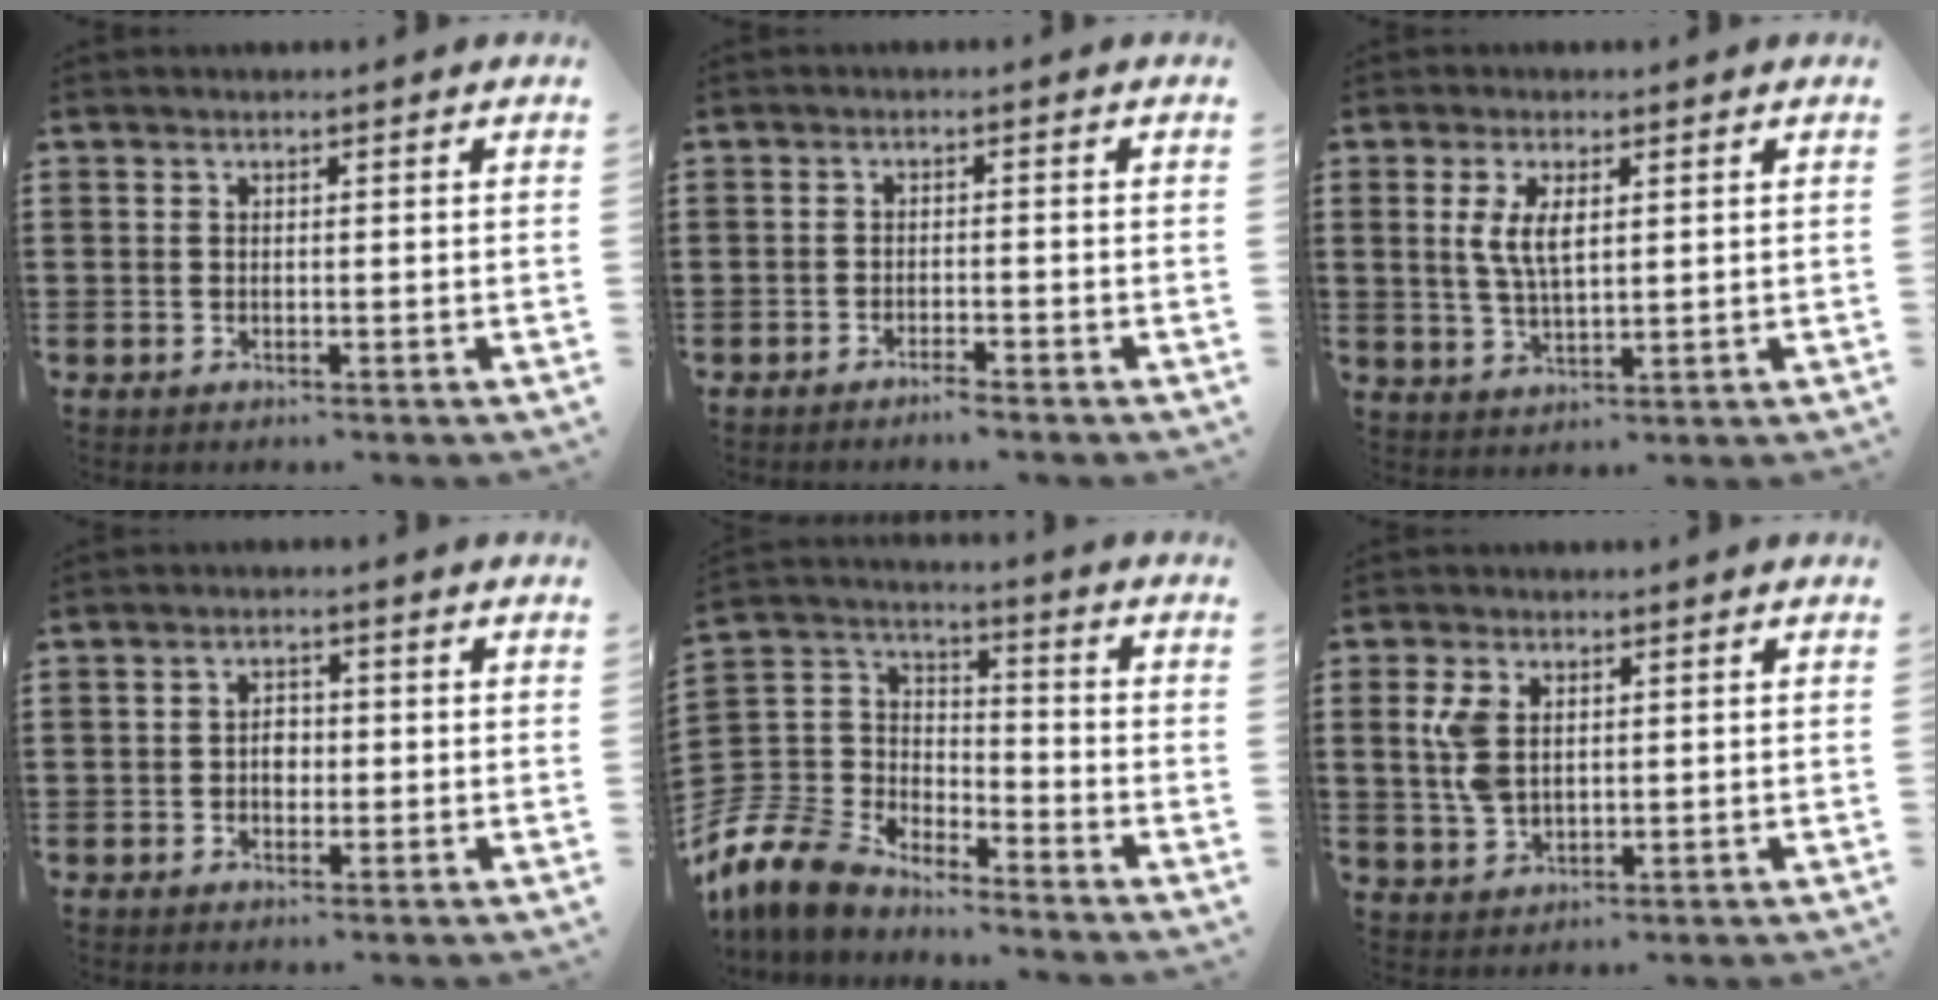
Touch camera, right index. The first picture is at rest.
{"total": 2.1, "force": [-2.0, -0.3, 0.6], "torque": [-0.012, 0.001, -0.039]}
{"total": 5.0, "force": [1.2, 2.0, 4.4], "torque": [-0.091, 0.007, 0.020]}
{"total": 2.4, "force": [-0.3, 1.7, 1.7], "torque": [-0.033, 0.006, -0.007]}
{"total": 8.7, "force": [-7.3, 4.5, 1.6], "torque": [-0.086, 0.000, -0.152]}
{"total": 5.1, "force": [1.2, 3.1, 3.8], "torque": [-0.098, 0.005, 0.017]}